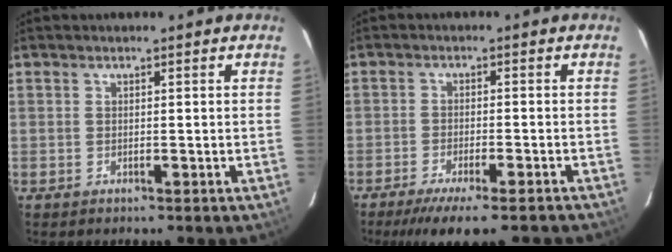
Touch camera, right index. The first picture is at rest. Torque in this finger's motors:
{"motor_torque": [1.11, -1.02, 0.59, 0.12]}